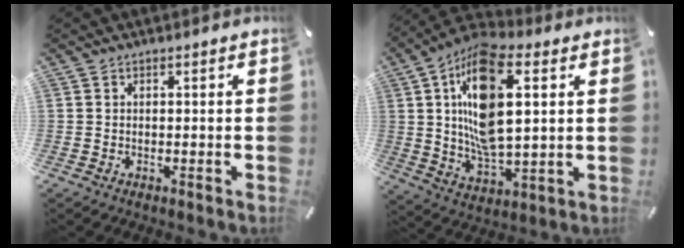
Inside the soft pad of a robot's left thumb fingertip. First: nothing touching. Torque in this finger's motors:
{"motor_torque": [2.20, 2.80, 1.31, 0.30, 0.30]}